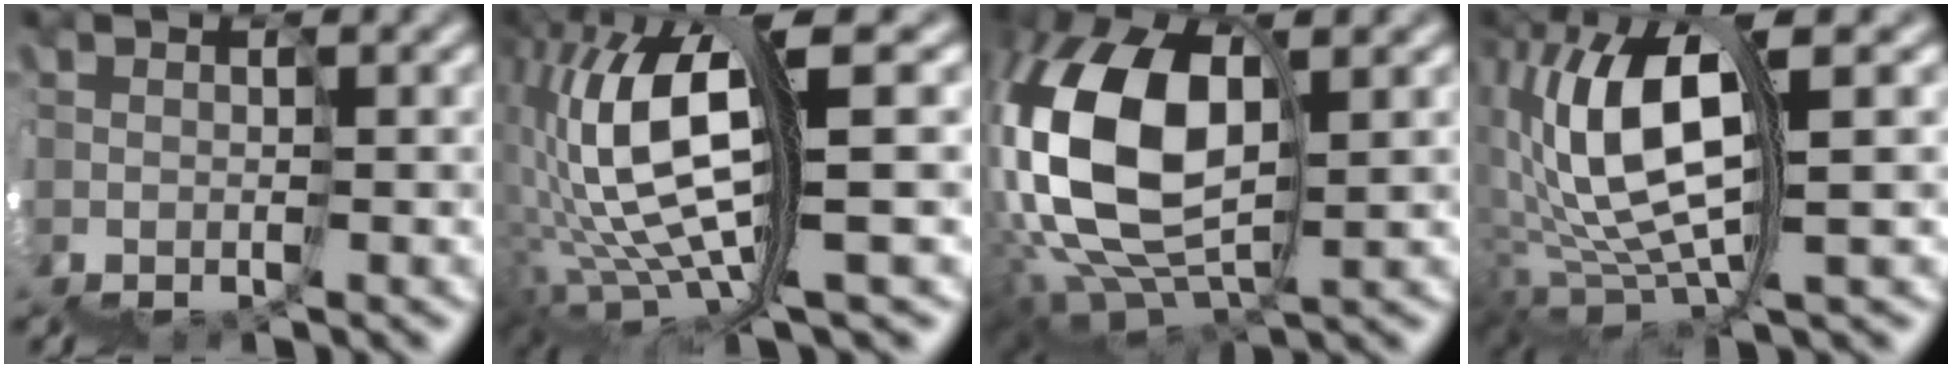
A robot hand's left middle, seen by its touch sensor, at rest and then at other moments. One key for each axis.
{"total": 9.7, "fx": 3.2, "fy": 2.1, "fz": 8.9, "tx": -0.193, "ty": 0.039, "tz": 0.065}
{"total": 10.8, "fx": 3.2, "fy": 6.0, "fz": 8.4, "tx": -0.209, "ty": 0.039, "tz": 0.047}
{"total": 8.0, "fx": 2.9, "fy": 2.2, "fz": 7.2, "tx": -0.163, "ty": 0.029, "tz": 0.044}